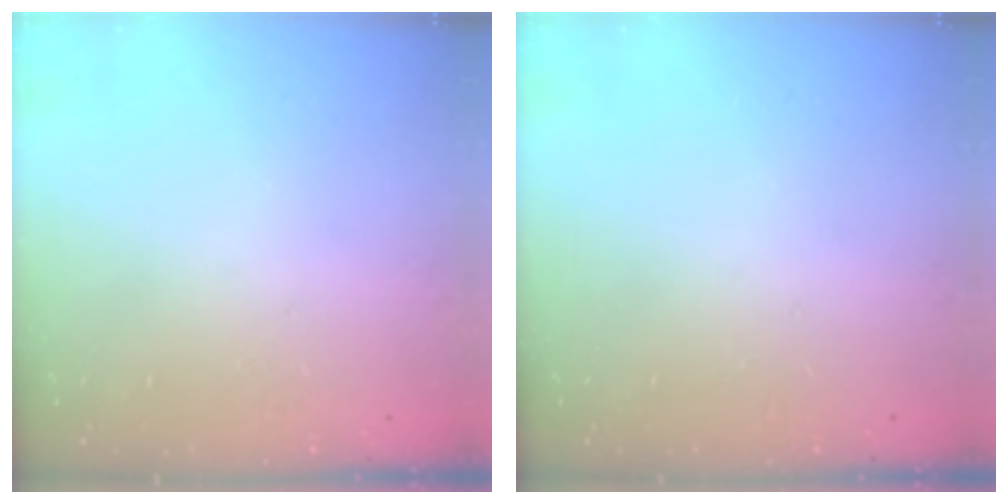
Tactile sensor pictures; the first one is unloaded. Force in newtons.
{"total": 0.0}